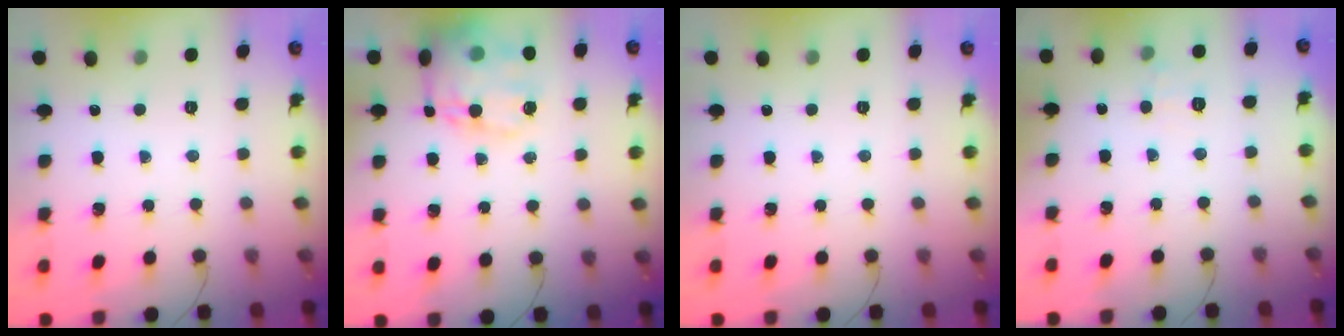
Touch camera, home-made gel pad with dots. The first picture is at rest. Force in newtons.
{"total": 19.7, "press": 19.4, "slide": 3.6}
{"total": 0.0}
{"total": 5.3, "press": 5.1, "slide": 1.5}